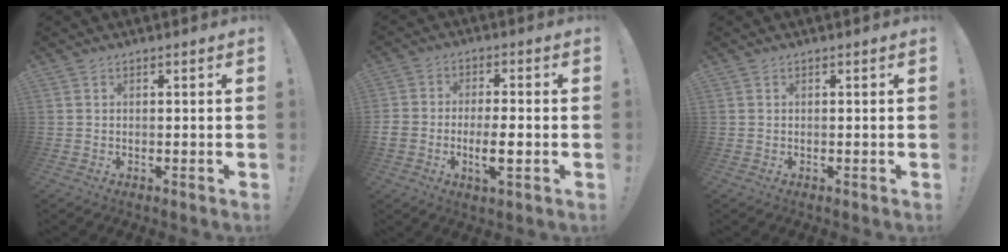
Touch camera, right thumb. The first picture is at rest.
{"total": 7.3, "force": [-2.4, 3.0, 6.3], "torque": [-0.112, 0.001, -0.045]}
{"total": 0.0}